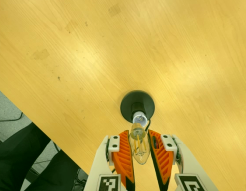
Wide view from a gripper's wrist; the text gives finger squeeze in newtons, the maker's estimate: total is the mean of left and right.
{"total": 13.2, "left": 13.9, "right": 12.6}